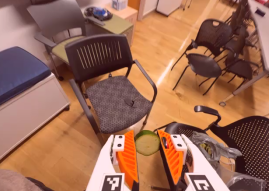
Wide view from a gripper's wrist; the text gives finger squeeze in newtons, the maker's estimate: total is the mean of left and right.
{"total": 8.9, "left": 8.6, "right": 9.2}